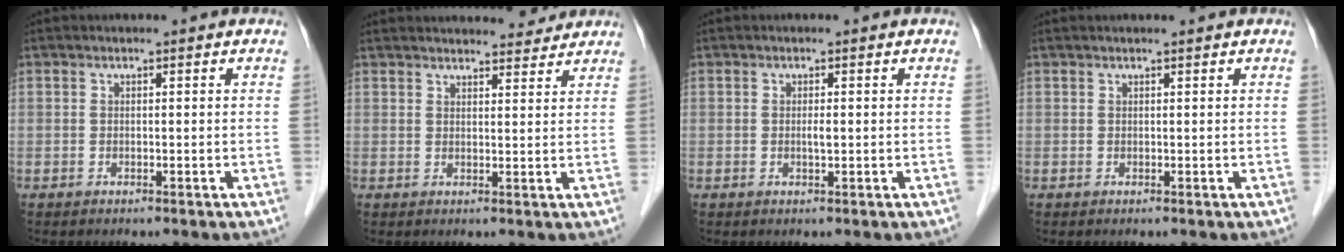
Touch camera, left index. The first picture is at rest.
{"total": 15.5, "force": [14.5, 2.8, 4.7], "torque": [-0.067, 0.035, 0.202]}
{"total": 1.4, "force": [0.2, 0.2, 1.3], "torque": [-0.028, 0.001, 0.005]}
{"total": 2.9, "force": [2.5, 0.0, 1.6], "torque": [-0.020, 0.030, 0.041]}